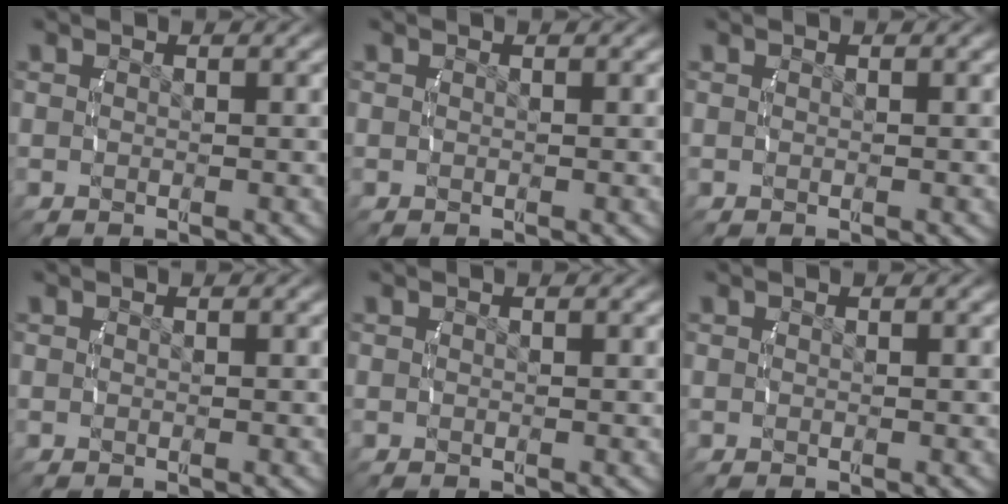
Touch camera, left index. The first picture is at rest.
{"total": 0.0}
{"total": 0.0}
{"total": 0.0}
{"total": 0.0}
{"total": 0.0}